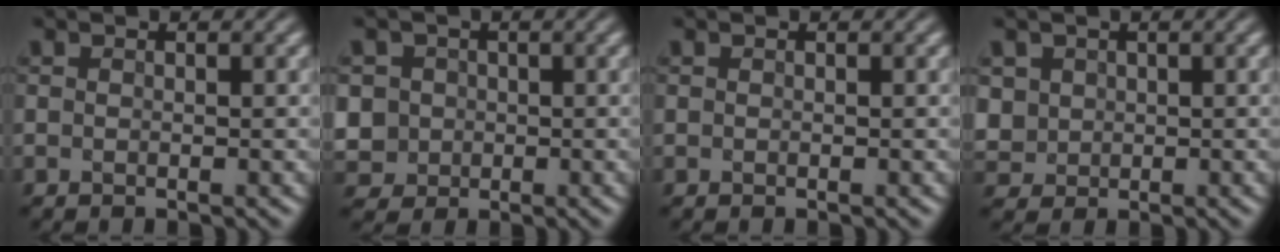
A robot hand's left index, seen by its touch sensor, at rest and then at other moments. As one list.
[{"total": 7.7, "force": [-0.9, 7.5, 1.8], "torque": [-0.050, 0.010, -0.034]}, {"total": 0.0}, {"total": 3.1, "force": [1.2, 2.8, 0.5], "torque": [-0.007, 0.019, 0.022]}]